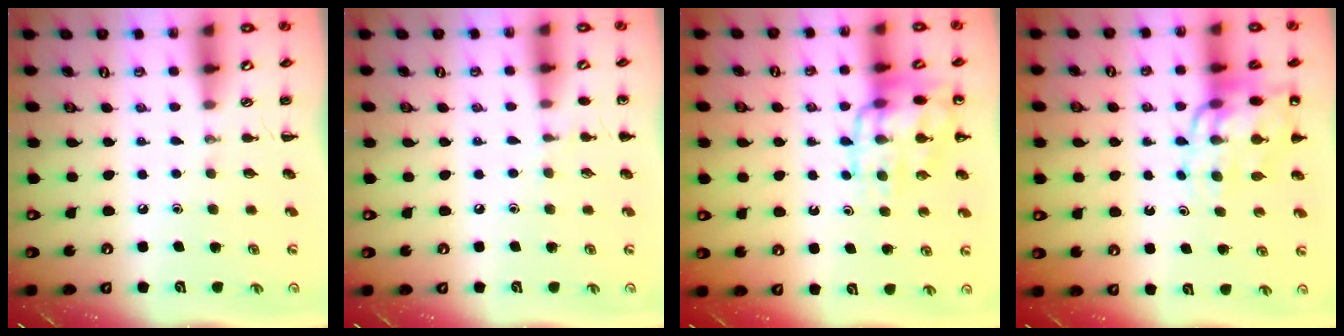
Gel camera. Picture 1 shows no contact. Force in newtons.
{"total": 5.1, "press": 4.9, "slide": 1.6}
{"total": 15.4, "press": 15.3, "slide": 2.0}
{"total": 13.4, "press": 13.0, "slide": 3.2}